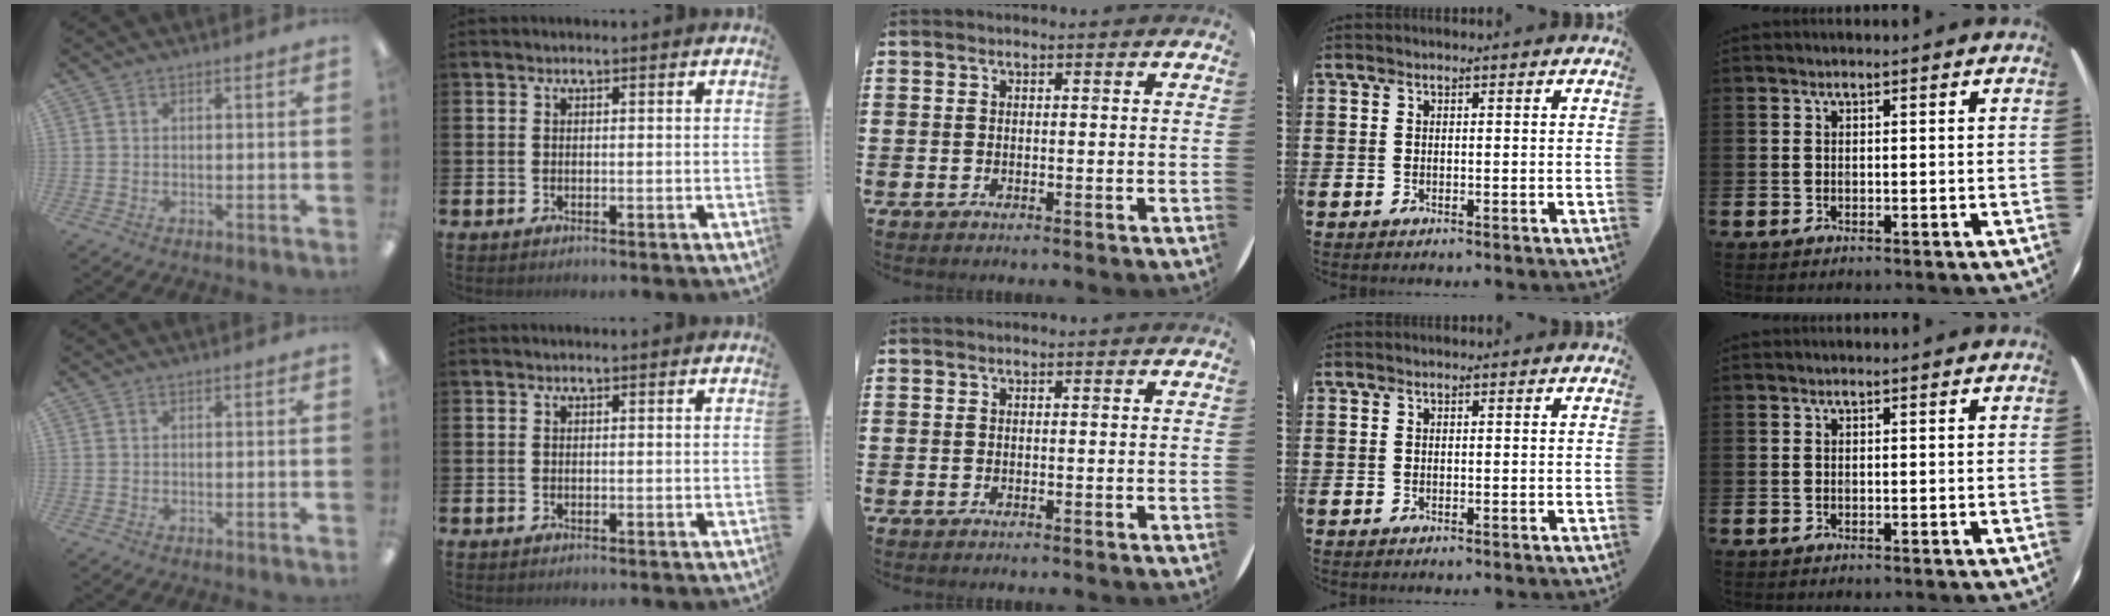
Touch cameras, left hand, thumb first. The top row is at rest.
{}